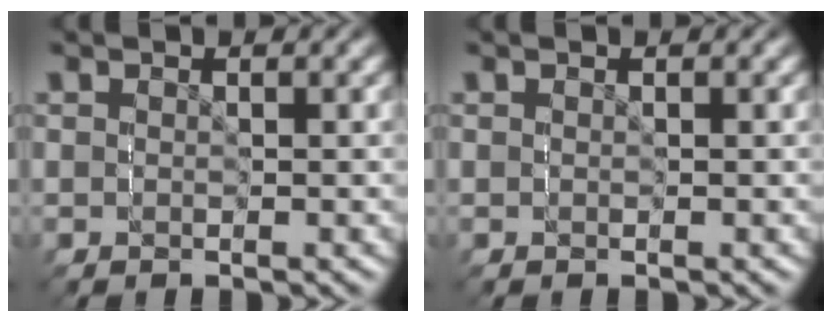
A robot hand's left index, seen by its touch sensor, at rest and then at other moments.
{"total": 0.0}